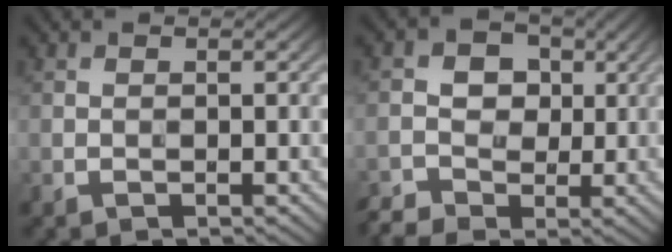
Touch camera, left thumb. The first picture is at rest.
{"total": 4.1, "force": [-1.1, 3.5, 1.8], "torque": [-0.037, 0.006, -0.023]}